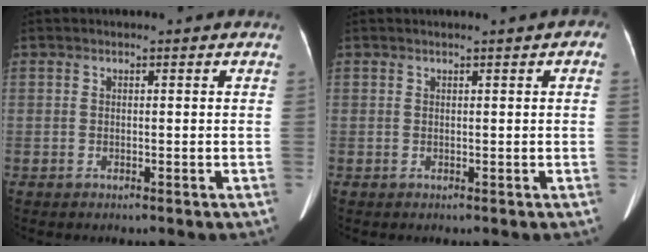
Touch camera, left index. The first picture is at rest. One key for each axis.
{"total": 1.9, "fx": 0.8, "fy": 0.5, "fz": 1.6, "tx": -0.016, "ty": 0.015, "tz": 0.009}